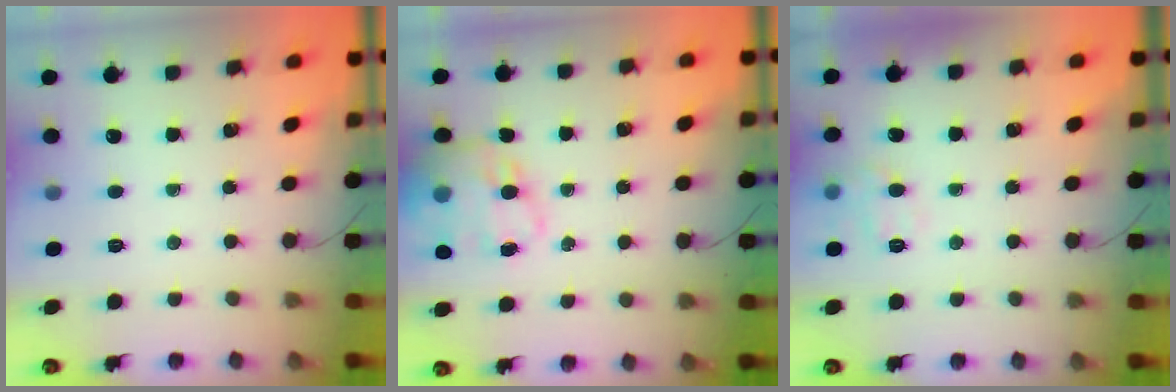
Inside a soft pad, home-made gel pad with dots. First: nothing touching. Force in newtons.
{"total": 17.3, "press": 16.8, "slide": 4.3}
{"total": 7.5, "press": 7.5, "slide": 0.6}